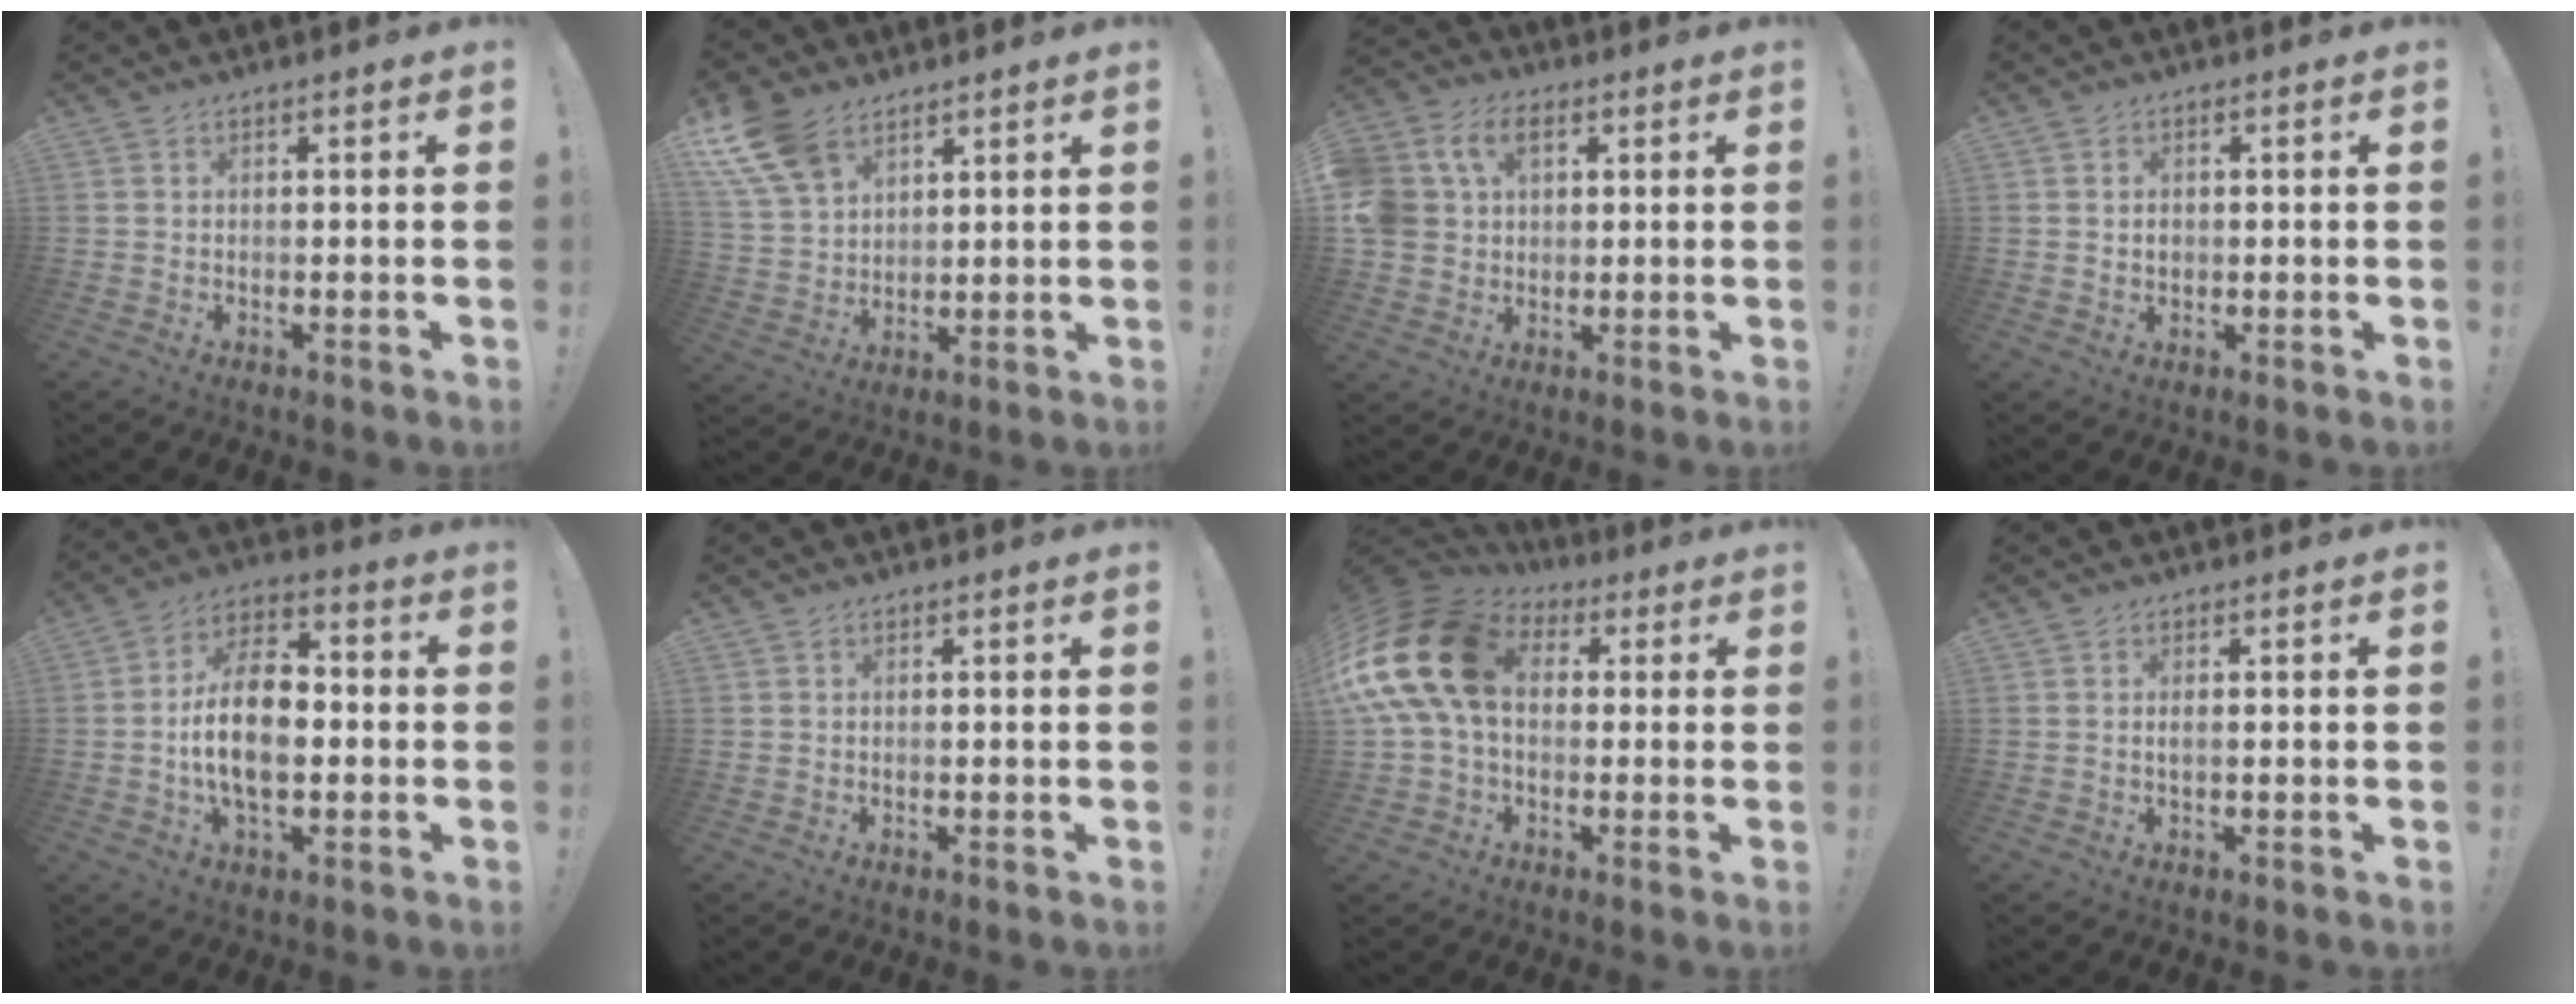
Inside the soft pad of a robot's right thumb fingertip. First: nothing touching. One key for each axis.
{"total": 12.8, "fx": 7.9, "fy": 7.7, "fz": 6.5, "tx": -0.142, "ty": -0.037, "tz": 0.155}
{"total": 12.2, "fx": 4.4, "fy": 9.1, "fz": 6.9, "tx": -0.139, "ty": -0.008, "tz": 0.086}
{"total": 2.2, "fx": 0.2, "fy": 1.8, "fz": 1.3, "tx": -0.012, "ty": -0.001, "tz": 0.000}
{"total": 15.6, "fx": -2.3, "fy": 9.1, "fz": 12.5, "tx": -0.237, "ty": 0.012, "tz": -0.046}
{"total": 1.6, "fx": 0.6, "fy": 1.5, "fz": -0.1, "tx": 0.015, "ty": -0.008, "tz": 0.008}
{"total": 22.6, "fx": 4.2, "fy": 15.4, "fz": 15.9, "tx": -0.309, "ty": 0.000, "tz": 0.079}
{"total": 1.2, "fx": -0.1, "fy": 0.3, "fz": 1.1, "tx": -0.020, "ty": 0.001, "tz": -0.004}